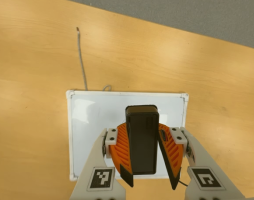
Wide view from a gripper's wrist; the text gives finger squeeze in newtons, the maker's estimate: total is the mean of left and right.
{"total": 8.4, "left": 8.4, "right": 8.4}